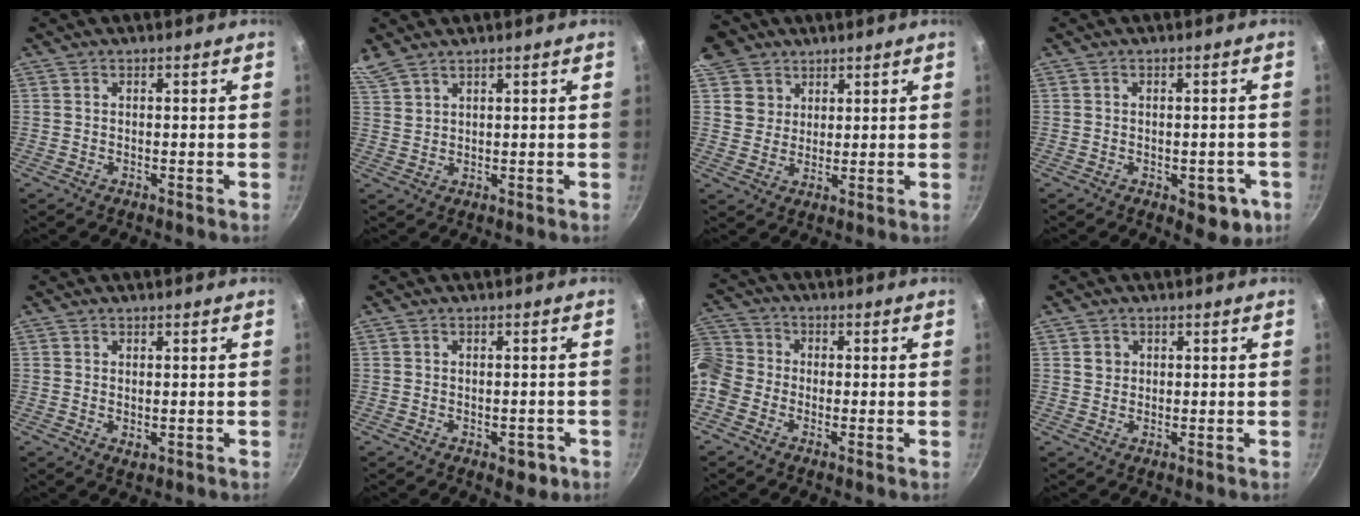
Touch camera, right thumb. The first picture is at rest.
{"total": 4.9, "force": [4.3, 1.6, 1.8], "torque": [-0.037, -0.004, 0.093]}
{"total": 8.5, "force": [4.5, 7.0, 1.8], "torque": [0.002, 0.003, 0.082]}
{"total": 6.4, "force": [-2.3, 3.7, 4.7], "torque": [-0.026, 0.012, -0.022]}
{"total": 1.5, "force": [0.3, 0.9, 1.2], "torque": [-0.018, -0.005, 0.005]}
{"total": 4.0, "force": [-1.7, 2.4, 2.7], "torque": [-0.016, 0.014, -0.013]}
{"total": 10.0, "force": [-2.9, 8.3, 4.7], "torque": [-0.097, 0.038, -0.078]}
{"total": 2.0, "force": [0.5, 1.9, 0.5], "torque": [0.000, 0.004, 0.008]}